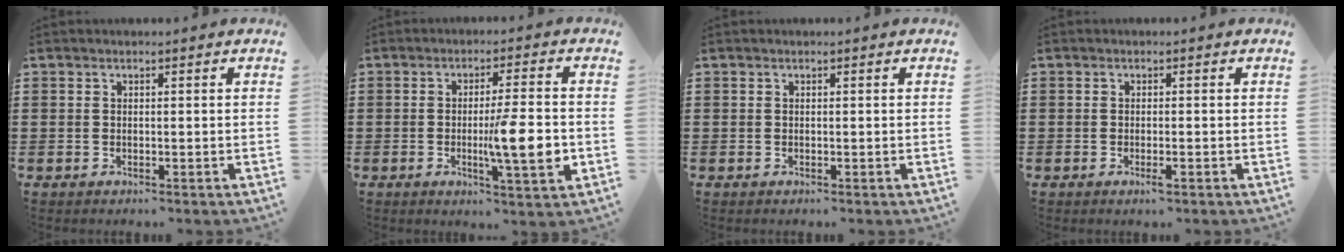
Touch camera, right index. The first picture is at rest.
{"total": 9.4, "force": [-1.4, 1.1, 9.2], "torque": [-0.135, -0.014, -0.024]}
{"total": 0.0}
{"total": 1.4, "force": [-0.6, 0.0, 1.3], "torque": [-0.028, -0.007, -0.013]}